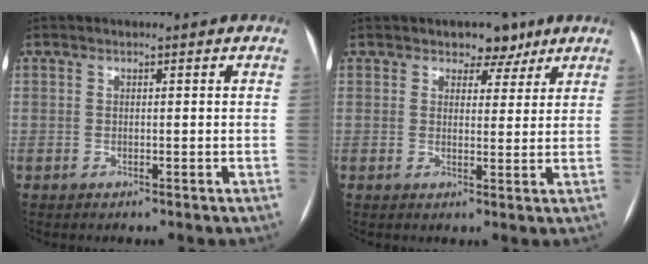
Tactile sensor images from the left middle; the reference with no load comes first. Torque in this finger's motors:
{"motor_torque": [0.21, -0.21, 0.00, 0.02]}